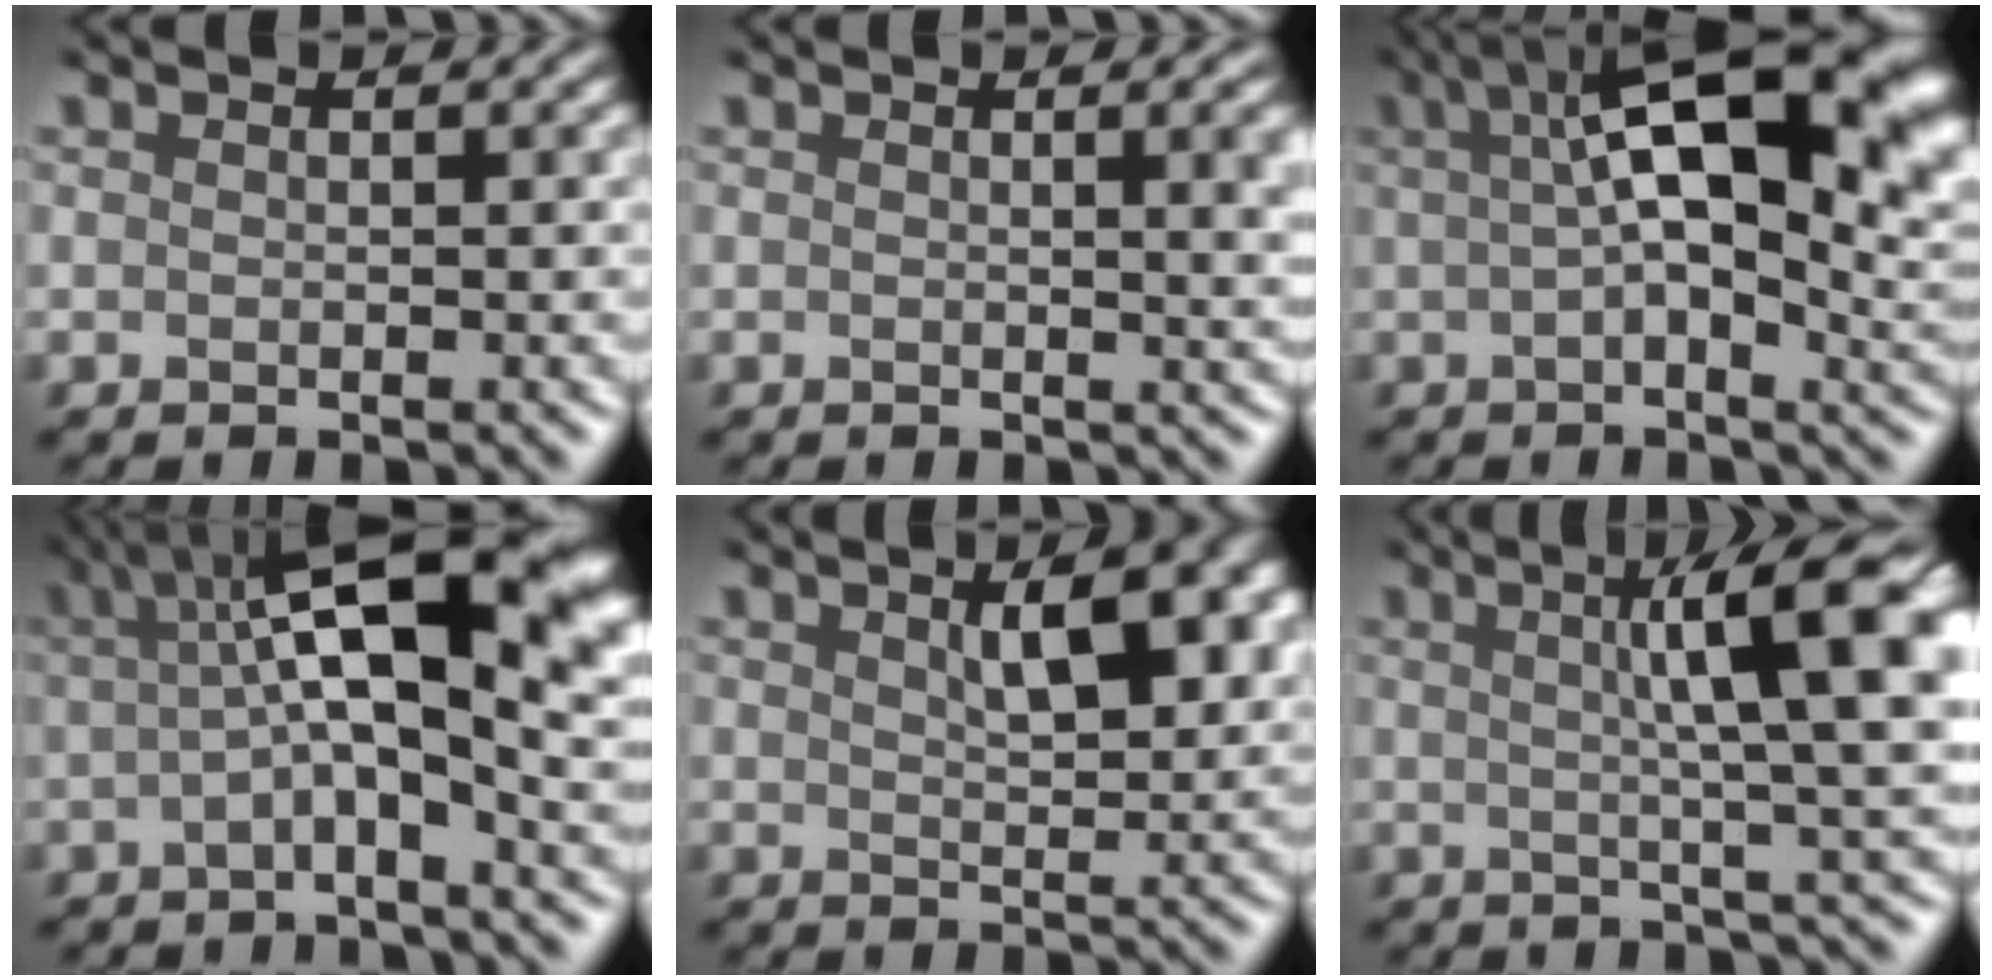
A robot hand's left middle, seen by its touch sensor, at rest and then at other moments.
{"total": 4.4, "force": [0.9, 1.9, 3.8], "torque": [-0.027, 0.027, -0.006]}
{"total": 12.9, "force": [4.7, 3.8, 11.4], "torque": [-0.188, 0.021, 0.085]}
{"total": 11.7, "force": [3.2, 2.8, 10.9], "torque": [-0.190, 0.025, 0.063]}
{"total": 4.0, "force": [1.9, 0.6, 3.5], "torque": [-0.046, 0.018, 0.033]}
{"total": 8.7, "force": [2.0, 1.0, 8.4], "torque": [-0.102, 0.022, 0.039]}